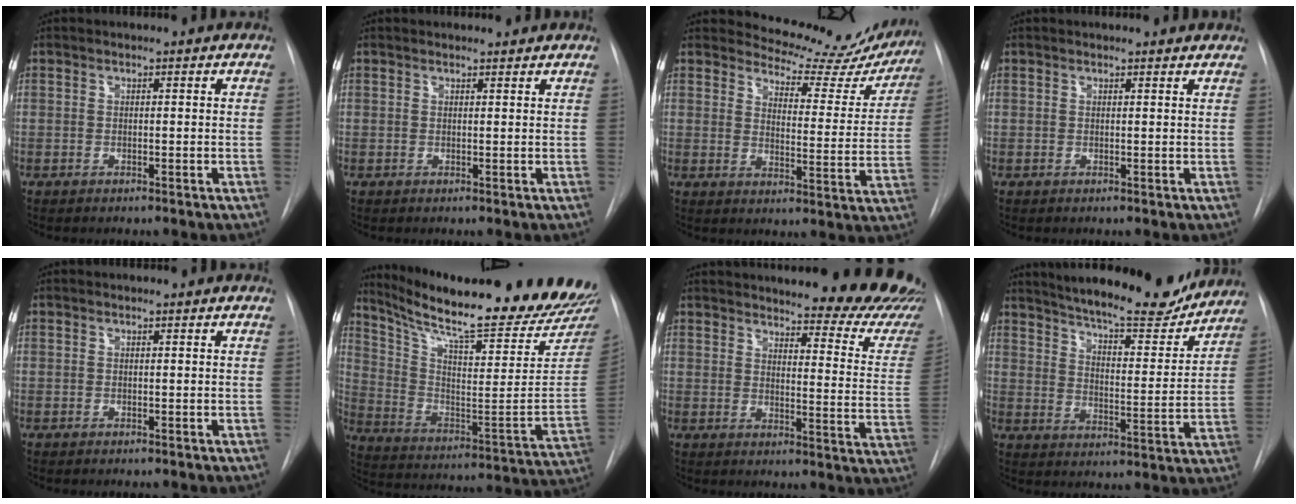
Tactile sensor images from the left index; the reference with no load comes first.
{"total": 1.4, "force": [1.3, 0.3, 0.1], "torque": [-0.008, 0.001, 0.013]}
{"total": 15.1, "force": [14.1, 4.7, 2.3], "torque": [-0.002, -0.064, 0.142]}
{"total": 2.8, "force": [2.7, 0.6, 0.4], "torque": [-0.007, 0.000, 0.018]}
{"total": 0.0}
{"total": 28.3, "force": [25.2, 2.0, 12.8], "torque": [-0.211, -0.107, 0.346]}
{"total": 24.6, "force": [22.8, 2.8, 8.9], "torque": [-0.119, -0.116, 0.253]}
{"total": 19.5, "force": [17.6, 3.2, 7.8], "torque": [-0.120, -0.037, 0.237]}